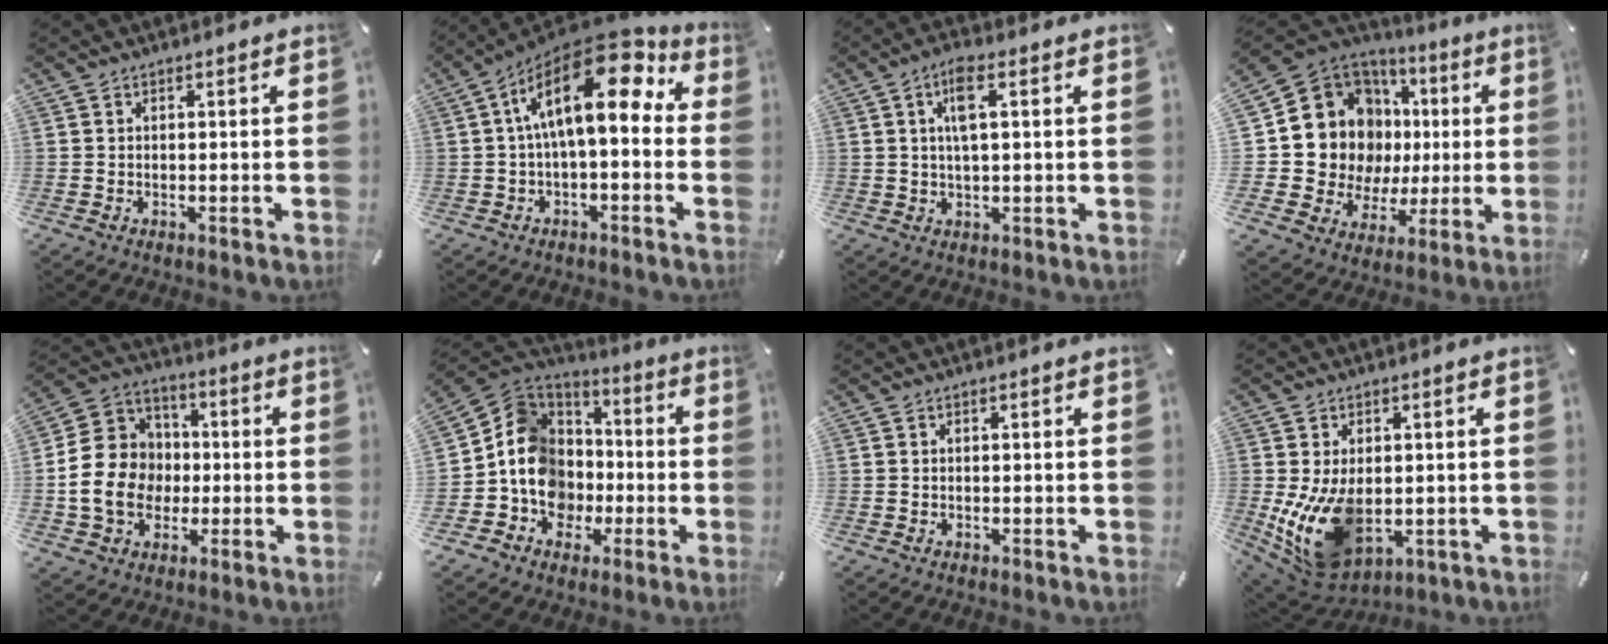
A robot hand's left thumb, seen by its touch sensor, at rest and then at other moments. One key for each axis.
{"total": 18.6, "fx": 5.5, "fy": 8.6, "fz": 15.5, "tx": -0.263, "ty": -0.041, "tz": 0.090}
{"total": 5.9, "fx": 1.6, "fy": 2.0, "fz": 5.3, "tx": -0.116, "ty": 0.006, "tz": 0.024}
{"total": 16.8, "fx": 3.0, "fy": 14.9, "fz": 7.1, "tx": -0.120, "ty": -0.043, "tz": 0.081}
{"total": 14.8, "fx": -2.6, "fy": 13.2, "fz": 6.2, "tx": -0.126, "ty": 0.027, "tz": -0.043}
{"total": 15.2, "fx": -3.1, "fy": 13.6, "fz": 6.0, "tx": -0.143, "ty": 0.013, "tz": -0.051}
{"total": 0.0}
{"total": 13.9, "fx": -1.4, "fy": 9.4, "fz": 10.2, "tx": -0.206, "ty": -0.009, "tz": -0.016}